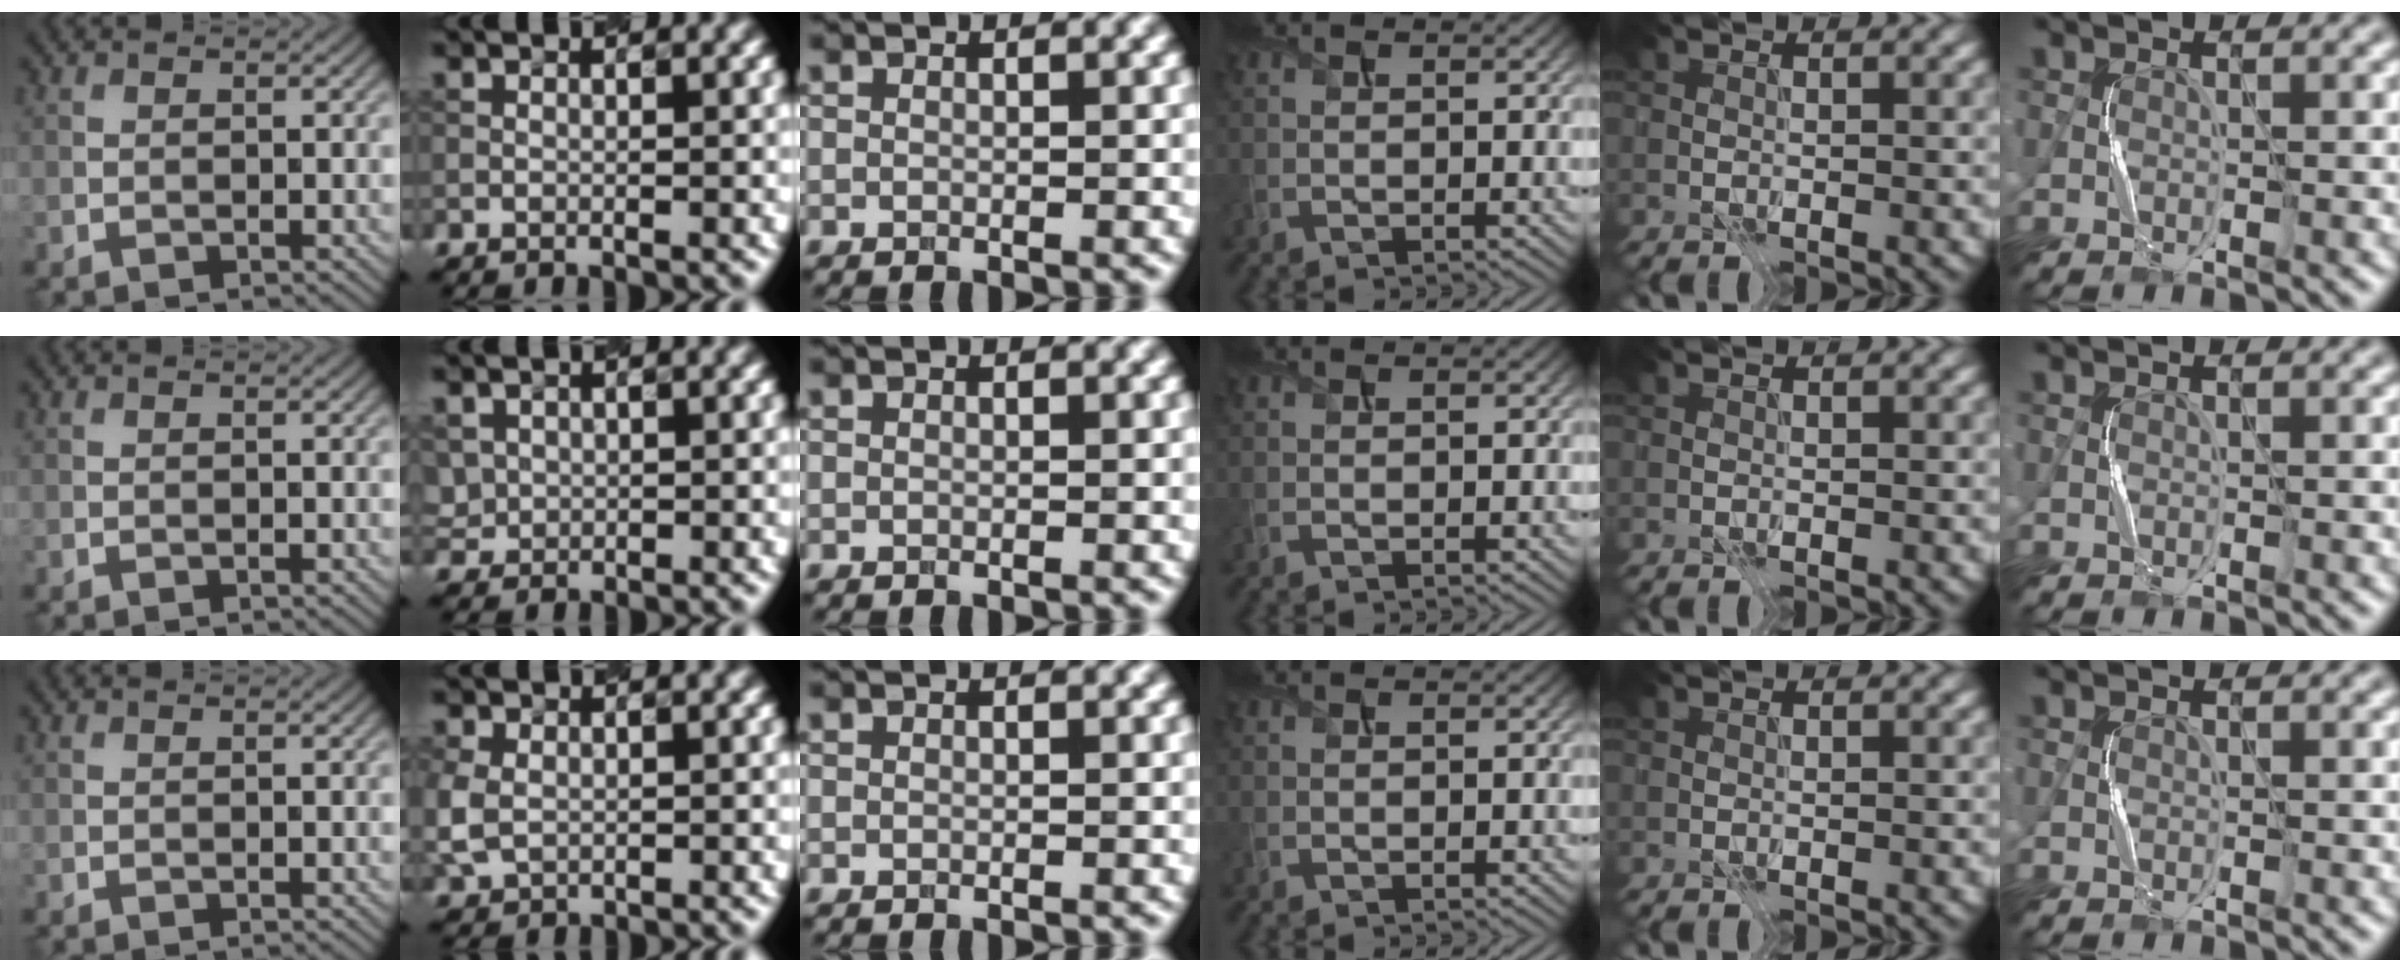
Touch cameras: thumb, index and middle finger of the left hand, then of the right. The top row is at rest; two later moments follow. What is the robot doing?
{"motion": "press", "object": "toy piano key"}